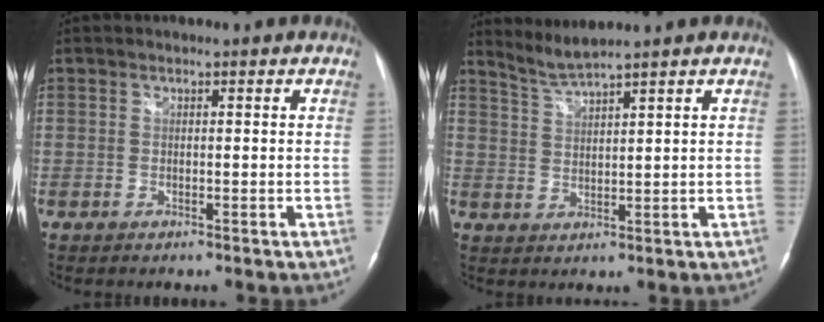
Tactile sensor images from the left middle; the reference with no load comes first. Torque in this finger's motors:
{"motor_torque": [-0.19, -0.12, -0.11, 0.00]}